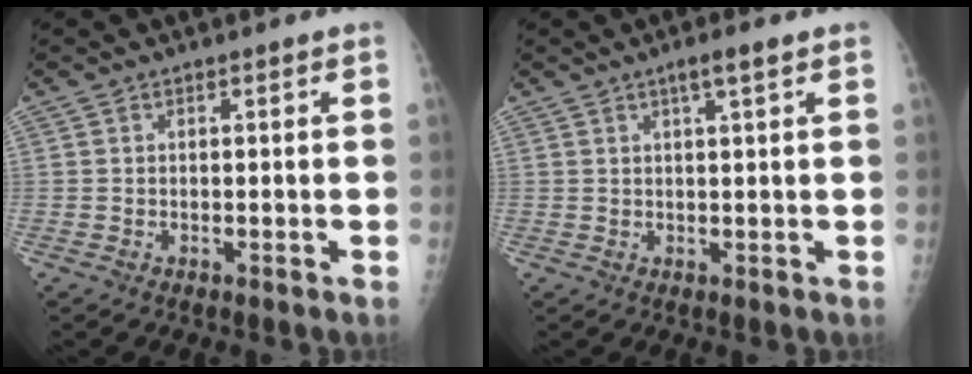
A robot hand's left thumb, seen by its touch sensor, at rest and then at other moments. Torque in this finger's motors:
{"motor_torque": [0.32, -0.16, 0.49, -0.10, 0.05]}